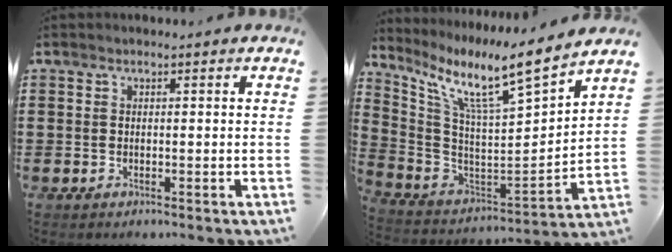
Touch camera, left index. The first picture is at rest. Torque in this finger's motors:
{"motor_torque": [2.14, 0.00, 0.30, 0.21]}